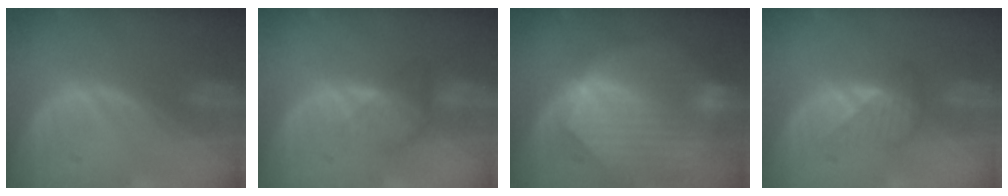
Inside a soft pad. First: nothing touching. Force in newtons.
{"total": 4.3, "press": 3.7, "slide": 2.1}
{"total": 10.2, "press": 9.0, "slide": 4.9}
{"total": 3.5, "press": 3.2, "slide": 1.5}